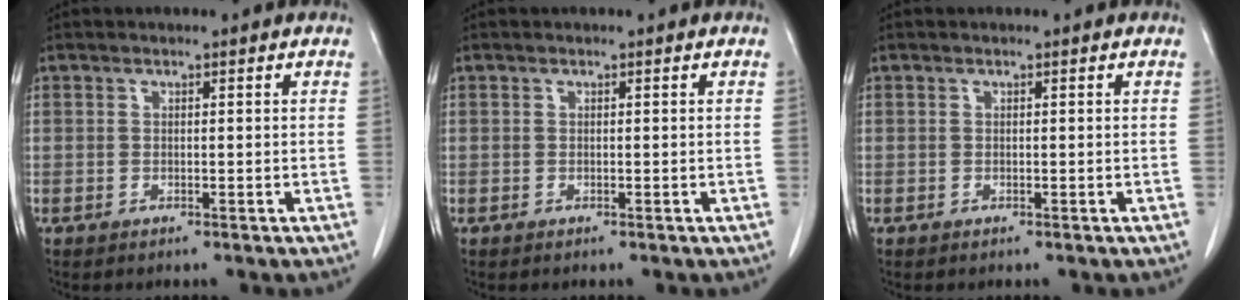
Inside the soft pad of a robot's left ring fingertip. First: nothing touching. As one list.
[{"total": 0.0}, {"total": 0.0}]